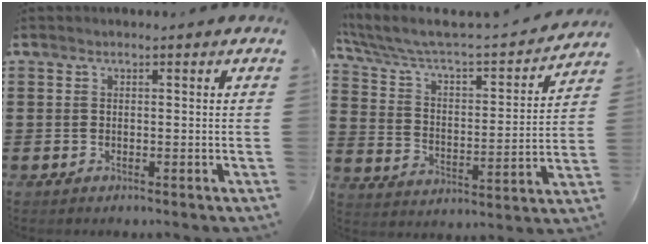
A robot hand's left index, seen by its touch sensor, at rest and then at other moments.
{"total": 4.7, "force": [4.2, 1.0, 1.9], "torque": [-0.062, -0.044, 0.062]}